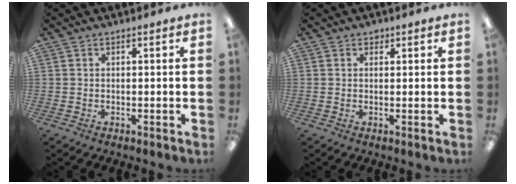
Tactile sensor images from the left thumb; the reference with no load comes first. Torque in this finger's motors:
{"motor_torque": [0.33, -0.22, 0.05, 0.10, 0.00]}